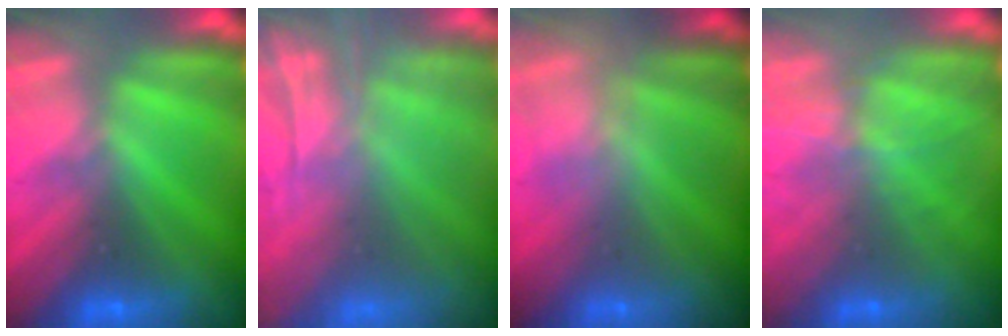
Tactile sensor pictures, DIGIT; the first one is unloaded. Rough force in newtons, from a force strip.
{"total": 8.2}
{"total": 2.3}
{"total": 7.6}